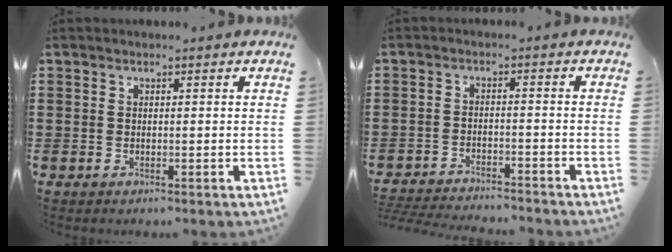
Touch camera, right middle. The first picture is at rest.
{"total": 3.5, "force": [-3.5, 0.2, 0.3], "torque": [-0.016, -0.002, -0.077]}